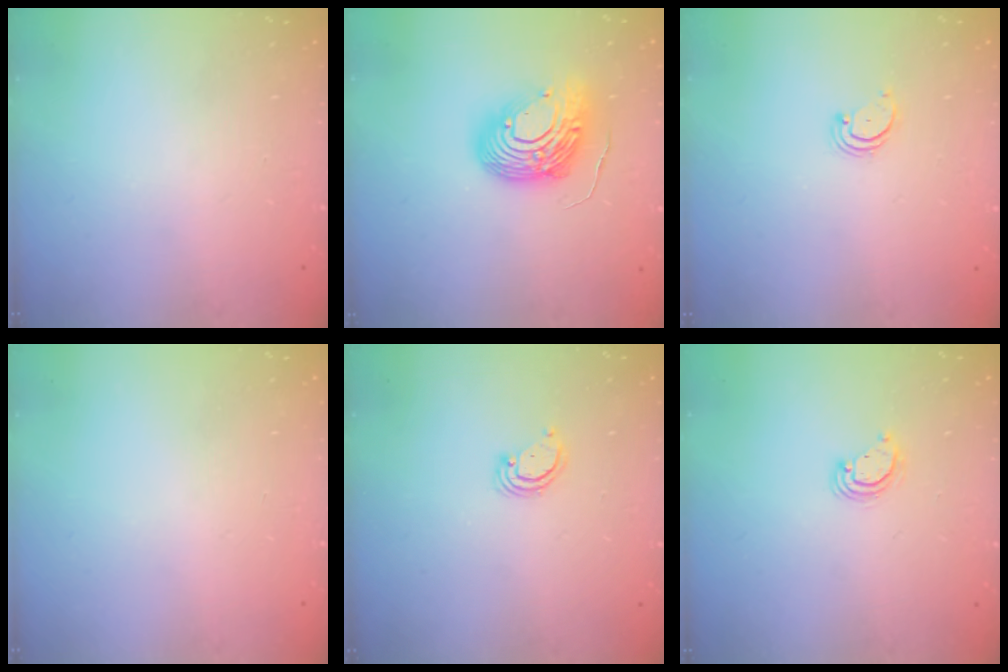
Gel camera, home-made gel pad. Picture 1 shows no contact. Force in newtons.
{"total": 14.4, "press": 14.4, "slide": 1.1}
{"total": 2.2, "press": 2.2, "slide": 0.2}
{"total": 0.0}
{"total": 2.6, "press": 2.6, "slide": 0.2}
{"total": 3.9, "press": 3.9, "slide": 0.4}